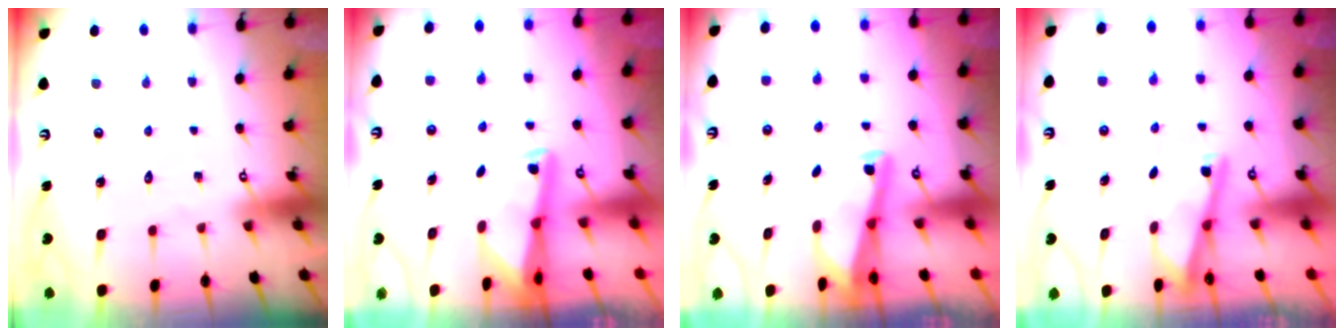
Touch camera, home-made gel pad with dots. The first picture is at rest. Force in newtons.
{"total": 2.3, "press": 2.3, "slide": 0.3}
{"total": 2.5, "press": 2.5, "slide": 0.2}
{"total": 3.3, "press": 3.3, "slide": 0.3}